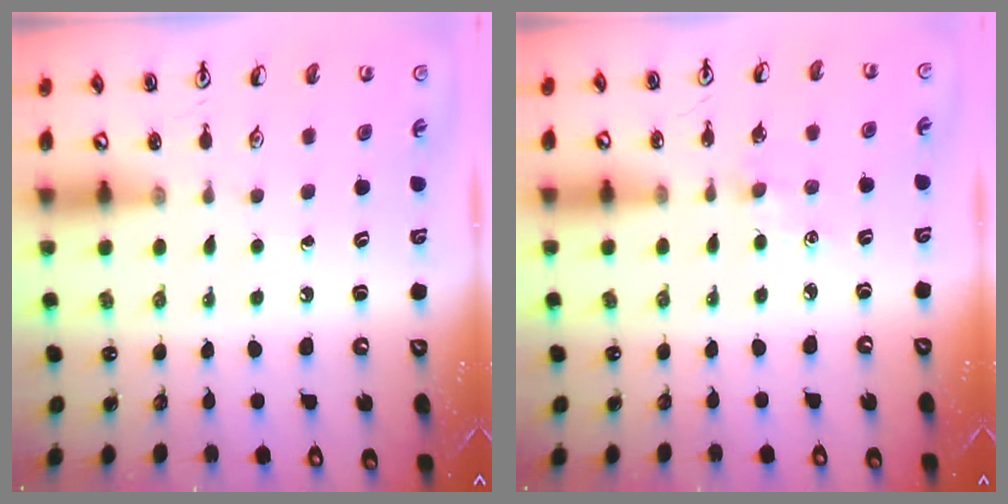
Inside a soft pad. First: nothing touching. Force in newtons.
{"total": 2.0, "press": 2.0, "slide": 0.3}